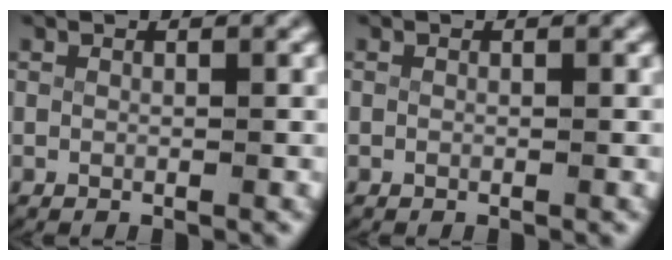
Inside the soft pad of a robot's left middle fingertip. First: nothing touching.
{"total": 0.0}